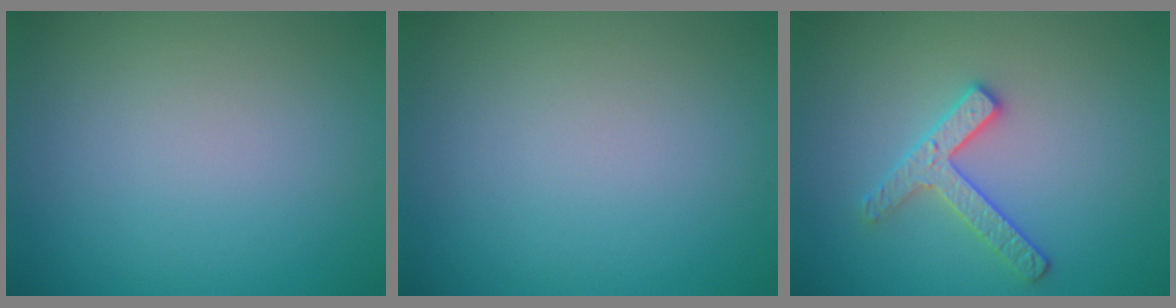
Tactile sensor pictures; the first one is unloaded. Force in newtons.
{"total": 0.0}
{"total": 2.6, "press": 2.5, "slide": 0.4}